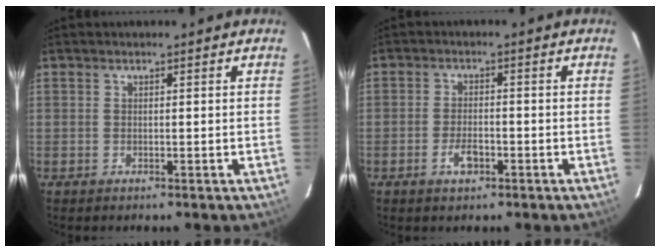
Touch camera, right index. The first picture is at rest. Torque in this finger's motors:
{"motor_torque": [0.48, -0.05, 0.25, 0.04]}